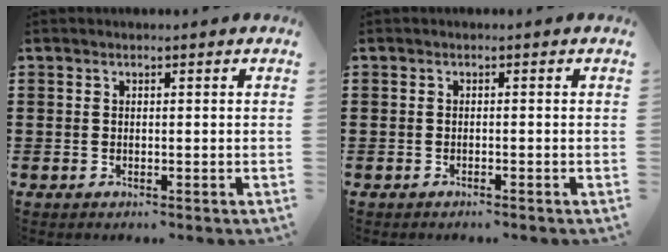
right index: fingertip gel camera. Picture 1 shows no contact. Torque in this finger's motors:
{"motor_torque": [0.10, -0.12, 0.01, 0.00]}